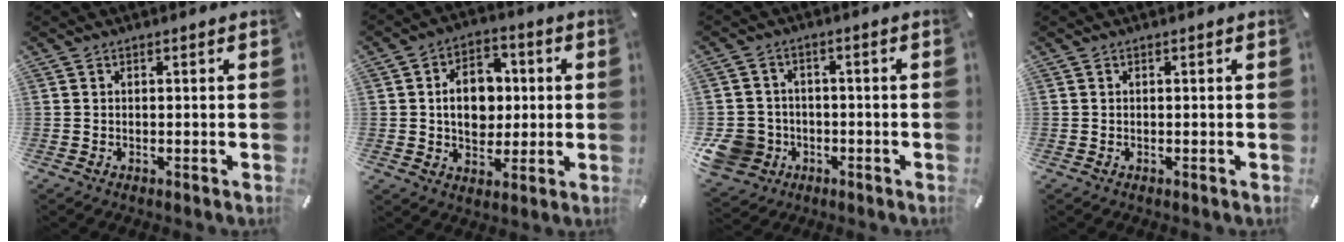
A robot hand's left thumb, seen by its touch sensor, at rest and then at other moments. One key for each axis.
{"total": 10.8, "fx": 0.4, "fy": 8.4, "fz": 6.8, "tx": -0.117, "ty": 0.010, "tz": 0.007}
{"total": 9.4, "fx": -3.1, "fy": 8.4, "fz": 2.9, "tx": -0.087, "ty": 0.022, "tz": -0.056}
{"total": 0.0}